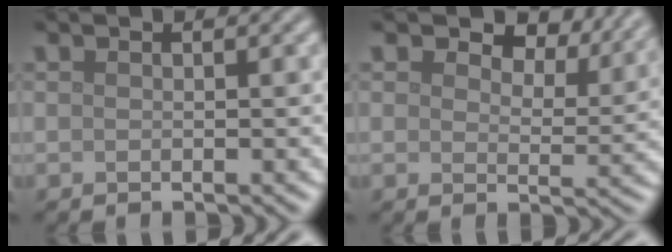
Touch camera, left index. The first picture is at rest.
{"total": 6.7, "force": [4.9, 3.2, 3.2], "torque": [-0.048, -0.002, 0.062]}